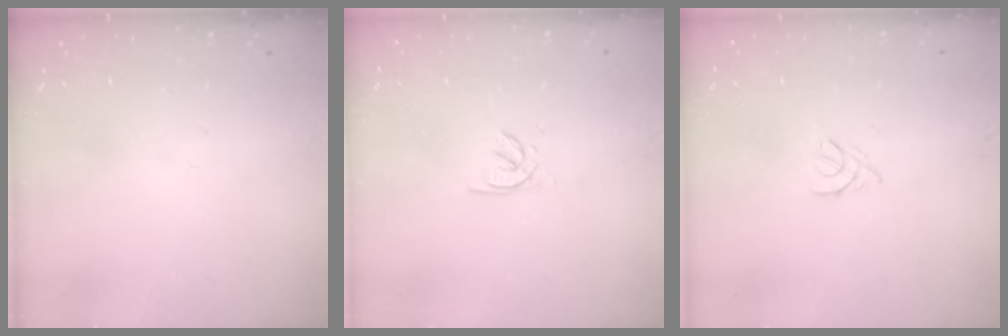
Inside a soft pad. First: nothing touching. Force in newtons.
{"total": 1.9, "press": 1.8, "slide": 0.4}
{"total": 2.0, "press": 1.9, "slide": 0.5}